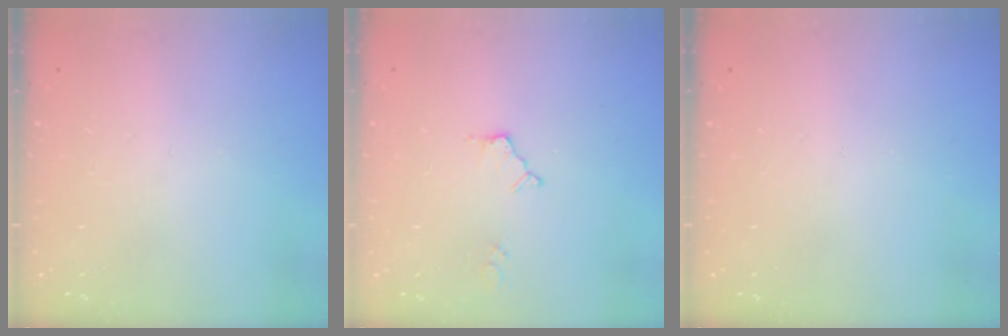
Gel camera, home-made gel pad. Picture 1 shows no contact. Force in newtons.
{"total": 4.4, "press": 4.4, "slide": 0.6}
{"total": 0.0}